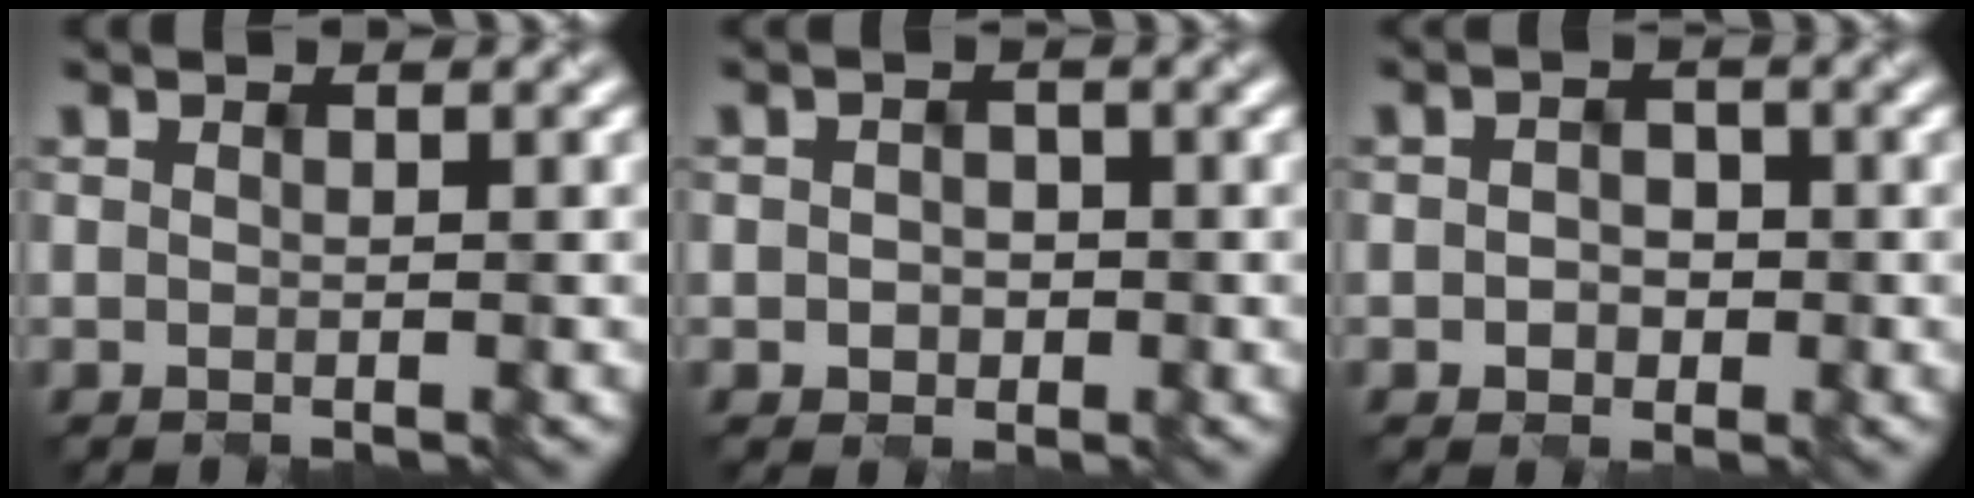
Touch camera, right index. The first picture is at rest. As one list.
[{"total": 1.8, "force": [-0.5, 1.6, 0.8], "torque": [-0.011, 0.000, -0.010]}, {"total": 2.2, "force": [-0.5, 1.9, 1.1], "torque": [-0.018, 0.000, -0.013]}]